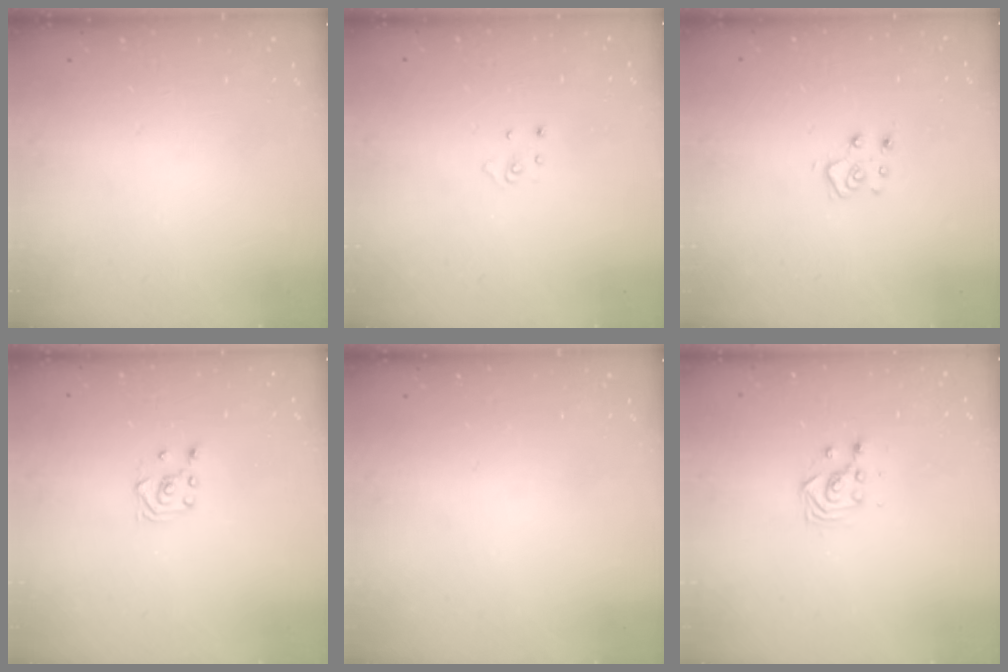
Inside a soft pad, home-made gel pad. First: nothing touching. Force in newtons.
{"total": 3.0, "press": 2.9, "slide": 0.3}
{"total": 5.7, "press": 5.7, "slide": 0.5}
{"total": 3.4, "press": 3.3, "slide": 0.8}
{"total": 0.0}
{"total": 3.7, "press": 3.7, "slide": 0.2}